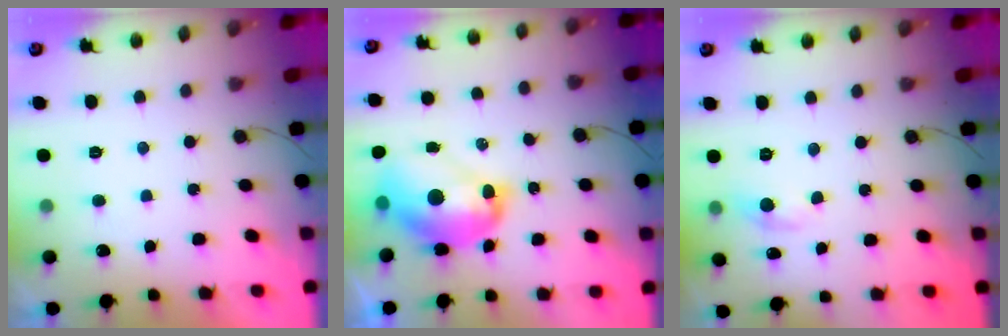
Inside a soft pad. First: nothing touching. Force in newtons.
{"total": 13.9, "press": 13.8, "slide": 1.7}
{"total": 3.0, "press": 3.0, "slide": 0.4}